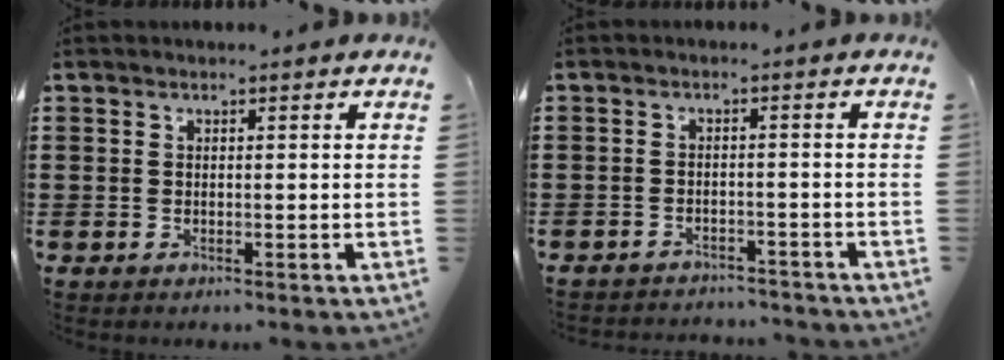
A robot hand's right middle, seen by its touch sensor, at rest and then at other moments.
{"total": 2.3, "force": [-2.3, 0.2, -0.1], "torque": [-0.005, 0.000, -0.049]}